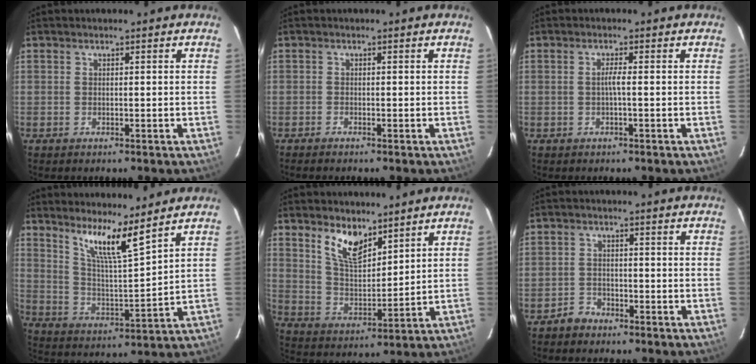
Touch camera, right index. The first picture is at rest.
{"total": 0.8, "force": [-0.8, 0.1, 0.2], "torque": [-0.010, -0.002, -0.016]}
{"total": 1.4, "force": [-0.3, -0.3, 1.3], "torque": [-0.024, 0.001, -0.008]}
{"total": 10.0, "force": [7.6, 0.1, 6.4], "torque": [-0.108, -0.011, 0.146]}
{"total": 8.8, "force": [6.0, 3.6, 5.4], "torque": [-0.095, 0.001, 0.122]}
{"total": 2.9, "force": [-2.2, 1.8, -0.1], "torque": [-0.001, 0.010, -0.040]}